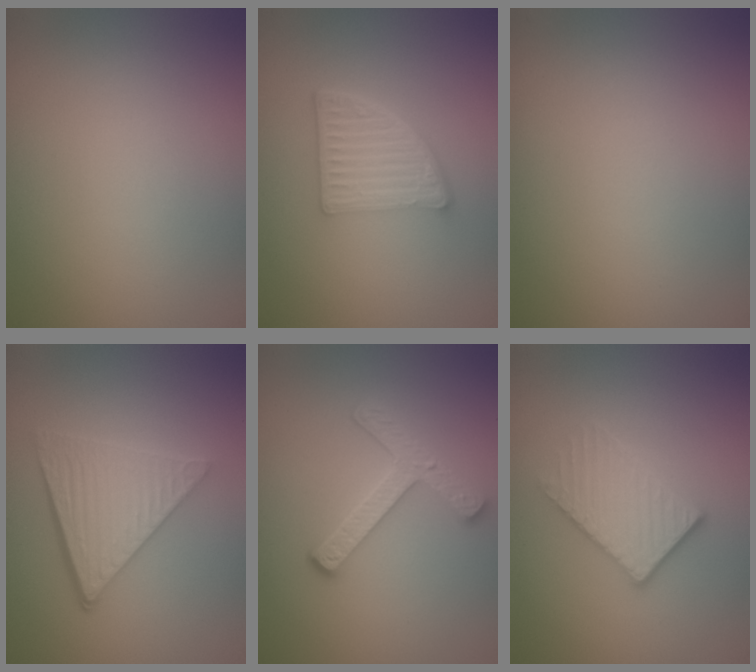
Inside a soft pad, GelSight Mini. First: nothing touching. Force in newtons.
{"total": 5.2, "press": 3.6, "slide": 3.7}
{"total": 0.0}
{"total": 5.4, "press": 3.9, "slide": 3.7}
{"total": 3.7, "press": 3.1, "slide": 2.0}
{"total": 2.9, "press": 2.6, "slide": 1.2}